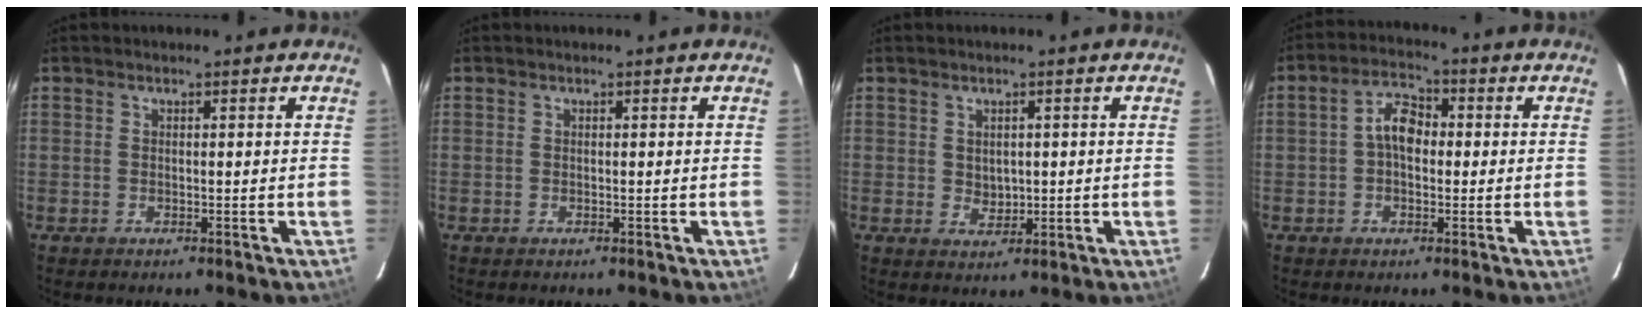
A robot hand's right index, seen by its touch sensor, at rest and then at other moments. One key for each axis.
{"total": 0.0}
{"total": 2.7, "fx": 0.4, "fy": 2.3, "fz": 1.4, "tx": -0.018, "ty": 0.000, "tz": 0.013}
{"total": 5.5, "fx": 0.0, "fy": 3.5, "fz": 4.2, "tx": -0.077, "ty": 0.019, "tz": -0.002}